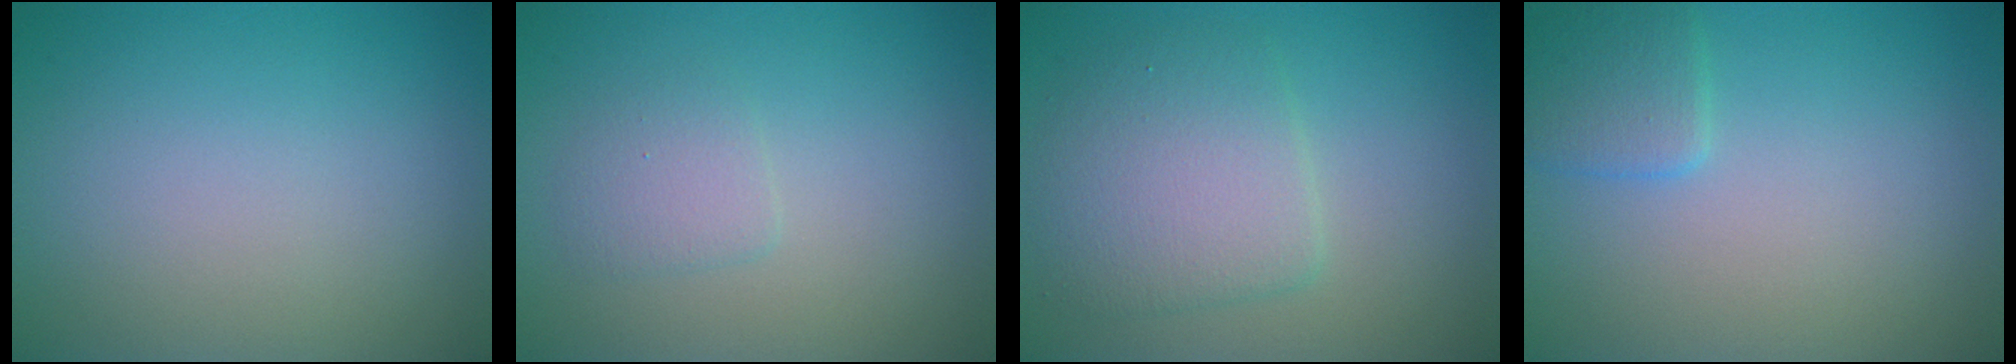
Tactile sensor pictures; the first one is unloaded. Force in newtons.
{"total": 1.6, "press": 1.6, "slide": 0.1}
{"total": 4.7, "press": 4.7, "slide": 0.1}
{"total": 2.1, "press": 2.1, "slide": 0.1}